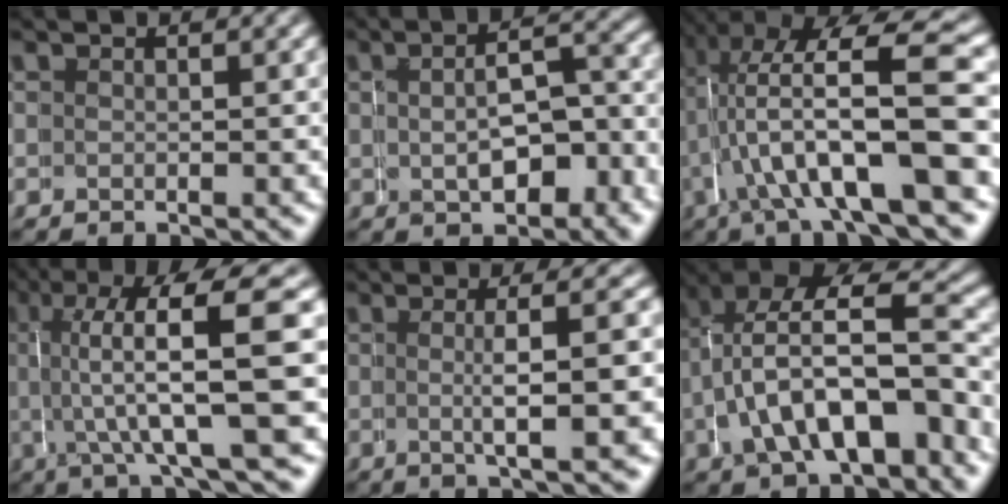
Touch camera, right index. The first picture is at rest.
{"total": 4.3, "force": [-1.7, 1.0, 3.8], "torque": [-0.040, -0.002, -0.016]}
{"total": 9.7, "force": [-0.1, 3.0, 9.2], "torque": [-0.158, -0.002, 0.005]}
{"total": 9.7, "force": [1.5, 1.7, 9.4], "torque": [-0.143, 0.003, 0.025]}
{"total": 3.9, "force": [0.2, -1.3, 3.7], "torque": [-0.046, 0.004, 0.007]}
{"total": 7.6, "force": [-2.0, 4.0, 6.2], "torque": [-0.117, -0.021, -0.020]}